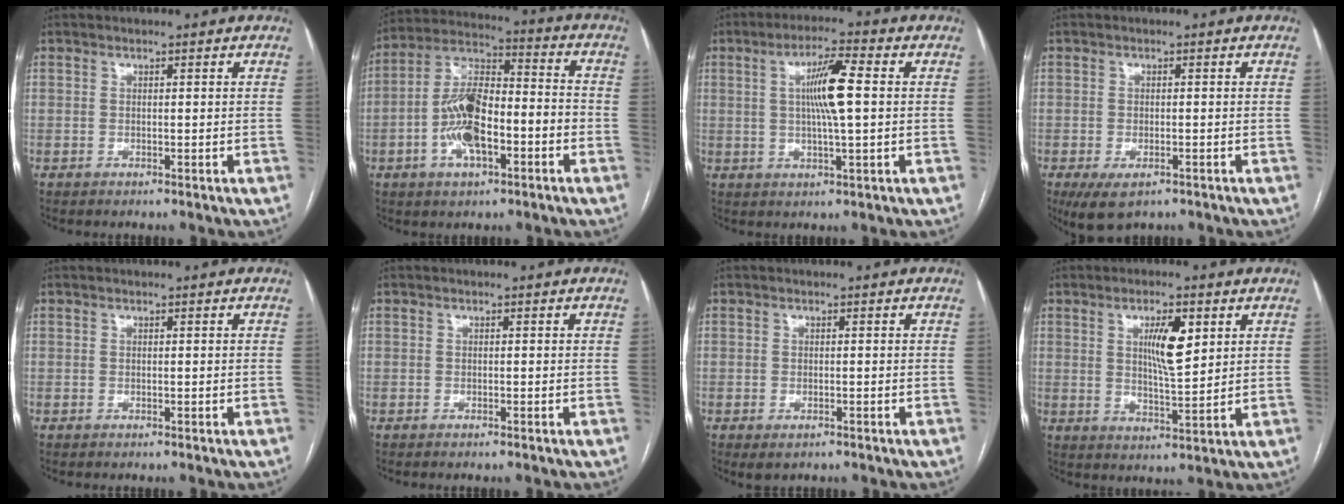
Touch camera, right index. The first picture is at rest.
{"total": 13.1, "force": [-3.9, 5.0, 11.5], "torque": [-0.232, 0.025, -0.071]}
{"total": 8.1, "force": [1.1, 0.5, 8.0], "torque": [-0.147, 0.004, 0.017]}
{"total": 5.0, "force": [-3.0, 2.3, 3.3], "torque": [-0.061, -0.011, -0.043]}
{"total": 0.0}
{"total": 0.0}
{"total": 2.3, "force": [-1.2, 1.1, 1.7], "torque": [-0.030, -0.005, -0.010]}
{"total": 5.8, "force": [3.1, 2.0, 4.5], "torque": [-0.080, -0.012, 0.060]}